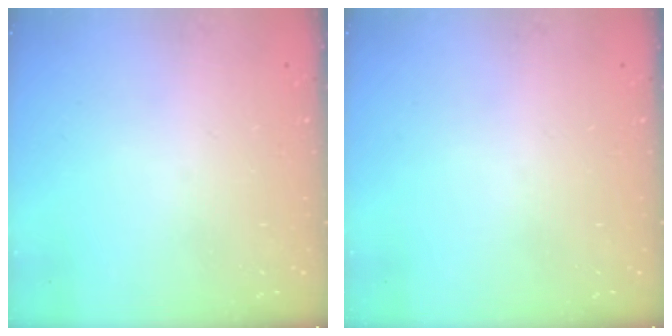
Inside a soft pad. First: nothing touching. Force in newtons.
{"total": 0.0}